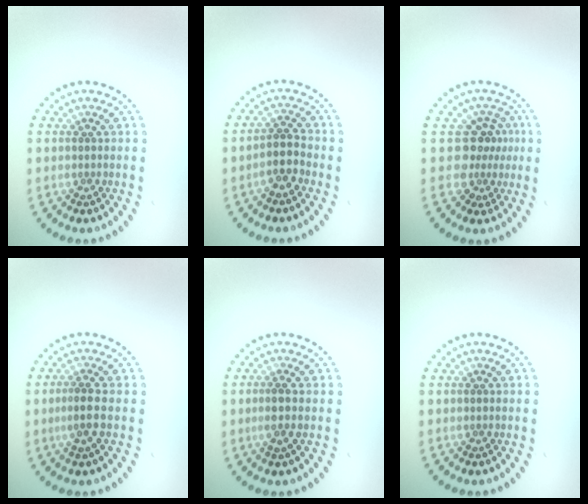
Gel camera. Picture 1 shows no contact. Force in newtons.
{"total": 2.4, "press": 2.0, "slide": 1.3}
{"total": 3.1, "press": 2.2, "slide": 2.3}
{"total": 1.8, "press": 1.5, "slide": 1.0}
{"total": 1.1, "press": 0.8, "slide": 0.8}
{"total": 0.0}